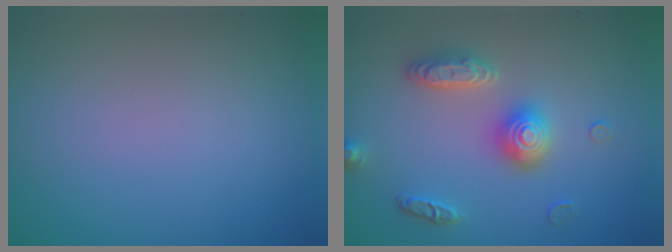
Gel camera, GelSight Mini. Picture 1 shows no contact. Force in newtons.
{"total": 3.7, "press": 3.5, "slide": 1.3}